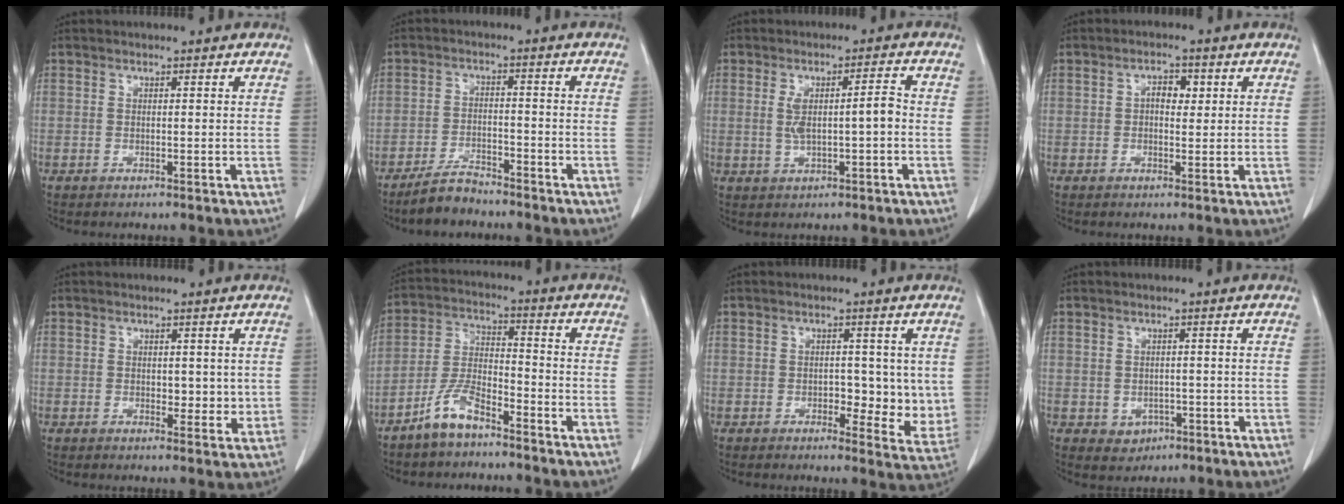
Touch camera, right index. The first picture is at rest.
{"total": 5.0, "force": [-4.5, 1.3, 1.7], "torque": [-0.036, -0.007, -0.082]}
{"total": 5.3, "force": [-0.2, 1.2, 5.2], "torque": [-0.100, 0.014, 0.002]}
{"total": 2.8, "force": [0.6, 1.6, 2.3], "torque": [-0.036, 0.010, 0.008]}
{"total": 3.2, "force": [0.6, 2.0, 2.5], "torque": [-0.025, -0.008, 0.010]}
{"total": 7.2, "force": [-5.4, 2.2, 4.2], "torque": [-0.098, -0.001, -0.109]}
{"total": 7.3, "force": [0.2, 3.9, 6.1], "torque": [-0.057, -0.010, 0.006]}
{"total": 2.6, "force": [-1.0, 2.2, 1.0], "torque": [-0.009, 0.004, -0.002]}